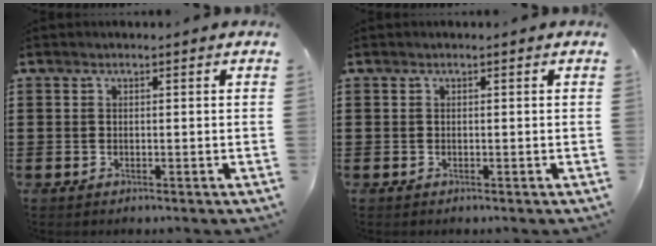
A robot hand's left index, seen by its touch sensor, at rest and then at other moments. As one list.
[{"total": 0.0}]